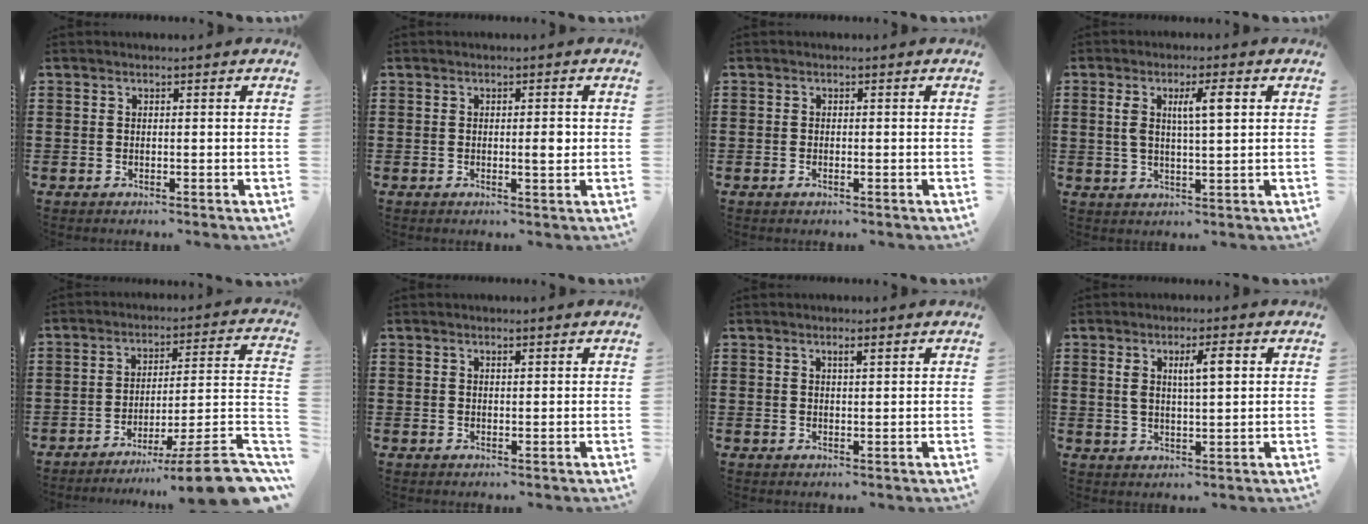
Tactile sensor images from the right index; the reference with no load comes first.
{"total": 2.3, "force": [0.0, 0.5, 2.2], "torque": [-0.042, -0.001, -0.001]}
{"total": 0.6, "force": [-0.3, 0.2, 0.5], "torque": [-0.011, -0.004, -0.006]}
{"total": 5.9, "force": [1.7, 1.5, 5.5], "torque": [-0.103, 0.004, 0.024]}
{"total": 9.1, "force": [-6.5, -0.1, 6.3], "torque": [-0.093, -0.003, -0.128]}
{"total": 0.6, "force": [0.3, 0.2, 0.4], "torque": [-0.009, 0.001, 0.007]}
{"total": 1.2, "force": [0.5, 0.2, 1.0], "torque": [-0.019, 0.002, 0.008]}
{"total": 5.0, "force": [1.6, 1.4, 4.5], "torque": [-0.077, 0.002, 0.020]}